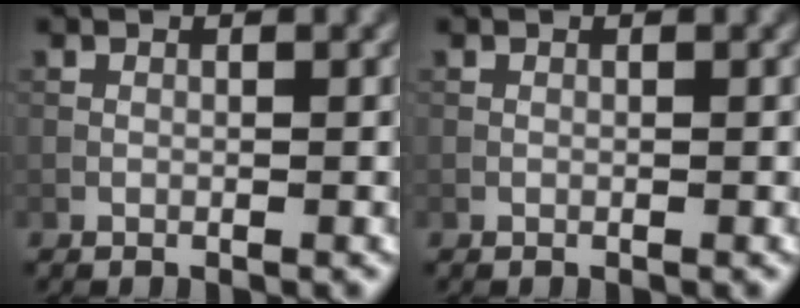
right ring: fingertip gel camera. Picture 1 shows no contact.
{"total": 0.0}